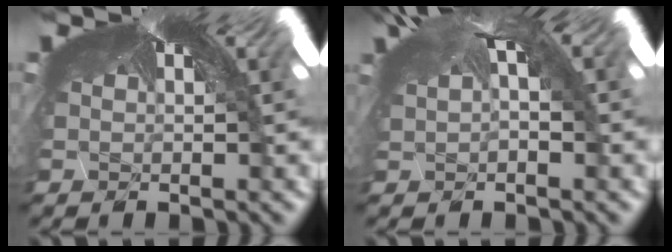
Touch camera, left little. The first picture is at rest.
{"total": 1.2, "force": [-0.1, -0.2, 1.1], "torque": [-0.043, 0.003, 0.003]}